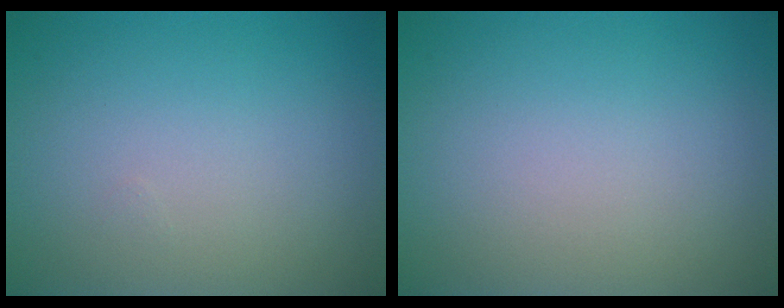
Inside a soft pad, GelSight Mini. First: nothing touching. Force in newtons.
{"total": 0.0}